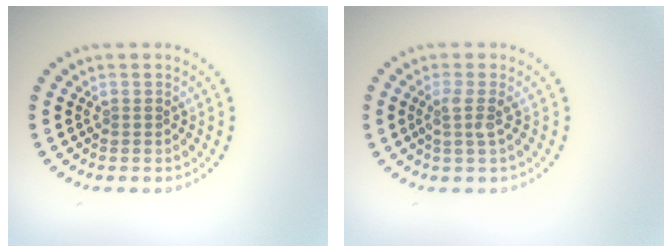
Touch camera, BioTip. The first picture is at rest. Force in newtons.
{"total": 1.8, "press": 1.3, "slide": 1.2}